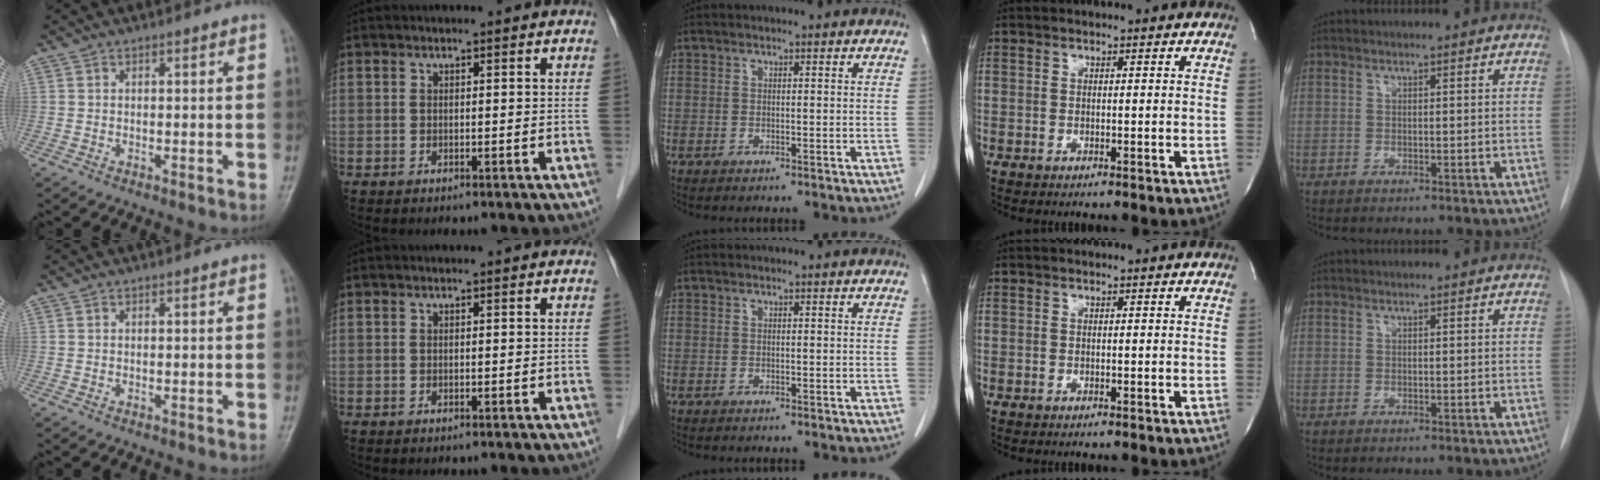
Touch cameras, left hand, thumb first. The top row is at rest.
{}